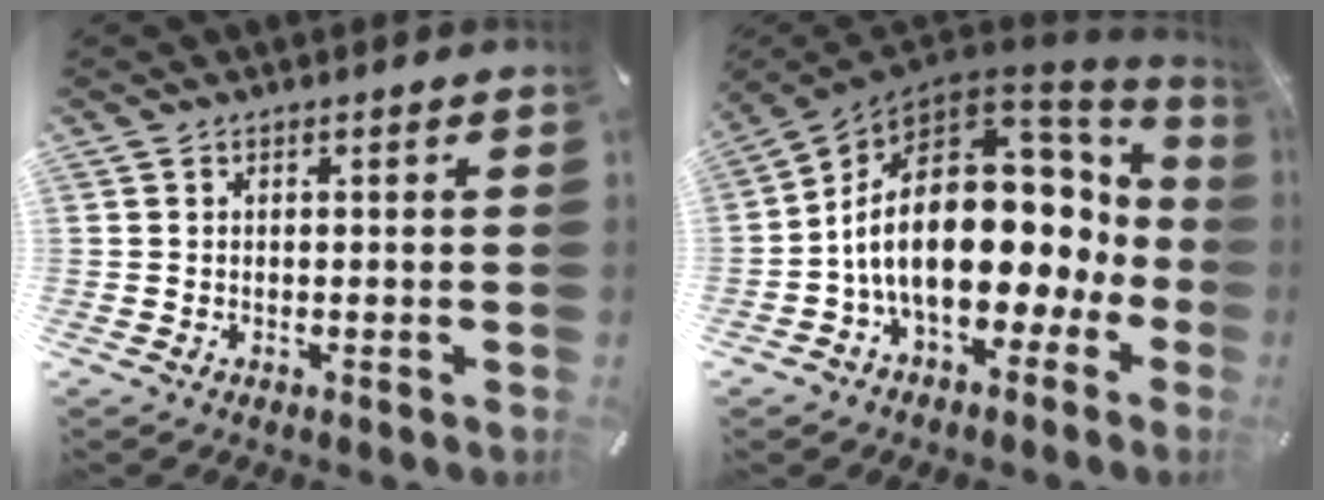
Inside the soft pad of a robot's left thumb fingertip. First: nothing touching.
{"total": 22.0, "force": [0.0, 14.3, 16.8], "torque": [-0.320, -0.025, 0.008]}